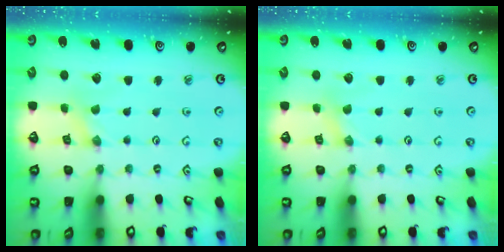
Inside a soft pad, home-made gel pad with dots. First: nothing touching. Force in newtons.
{"total": 0.7, "press": 0.7, "slide": 0.1}